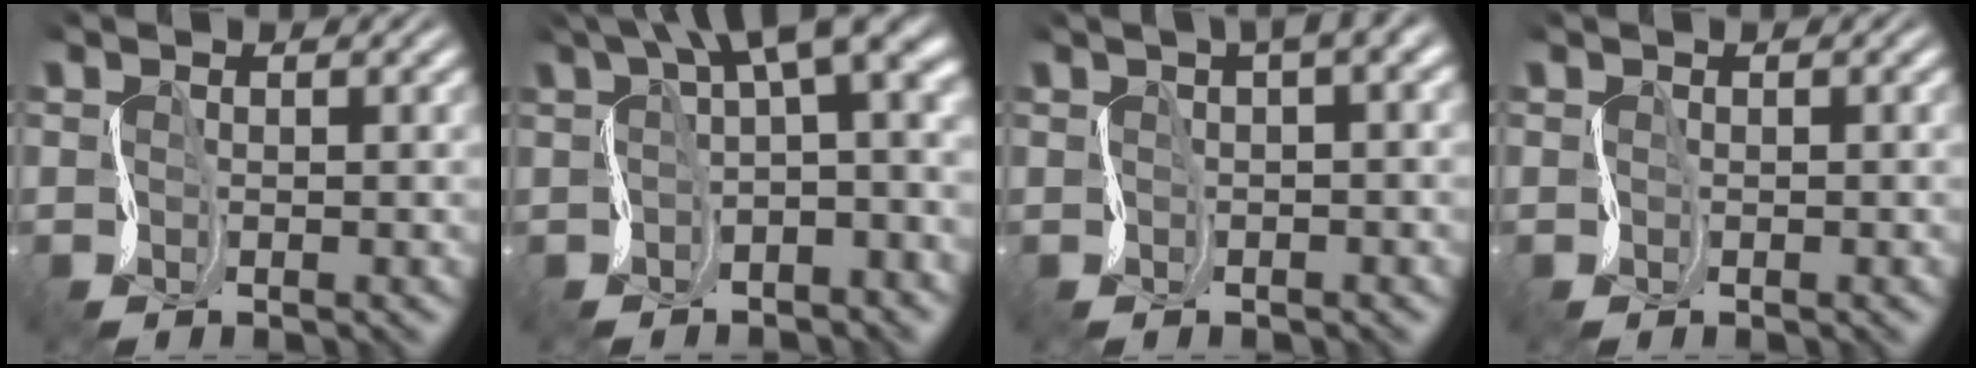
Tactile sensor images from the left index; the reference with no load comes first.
{"total": 9.8, "force": [2.9, 3.8, 8.5], "torque": [-0.121, 0.017, 0.050]}
{"total": 4.3, "force": [1.6, 0.9, 4.0], "torque": [-0.046, 0.018, 0.021]}
{"total": 0.0}